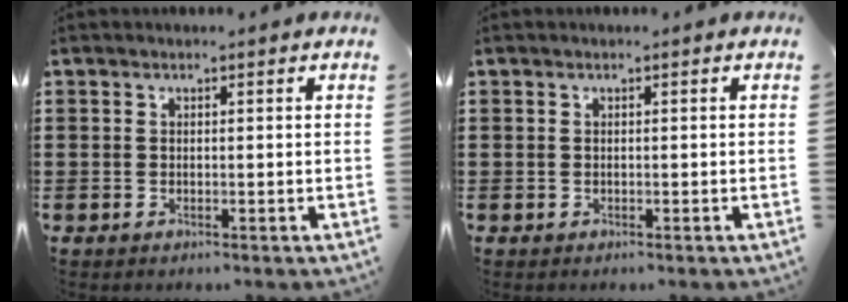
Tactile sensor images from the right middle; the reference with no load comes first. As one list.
[{"total": 0.0}]